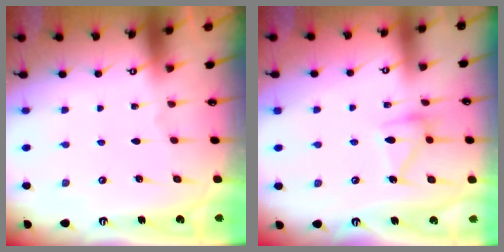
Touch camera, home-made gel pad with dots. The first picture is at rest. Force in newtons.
{"total": 12.2, "press": 12.2, "slide": 0.4}